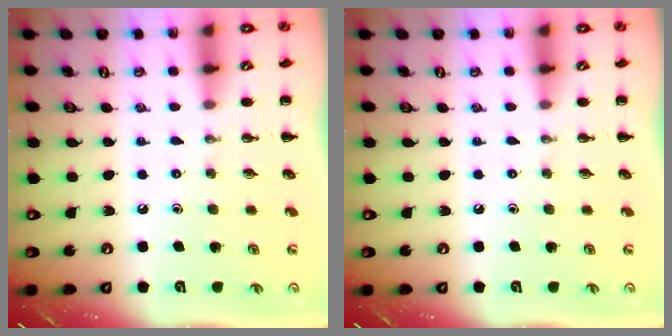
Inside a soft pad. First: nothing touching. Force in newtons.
{"total": 0.0}